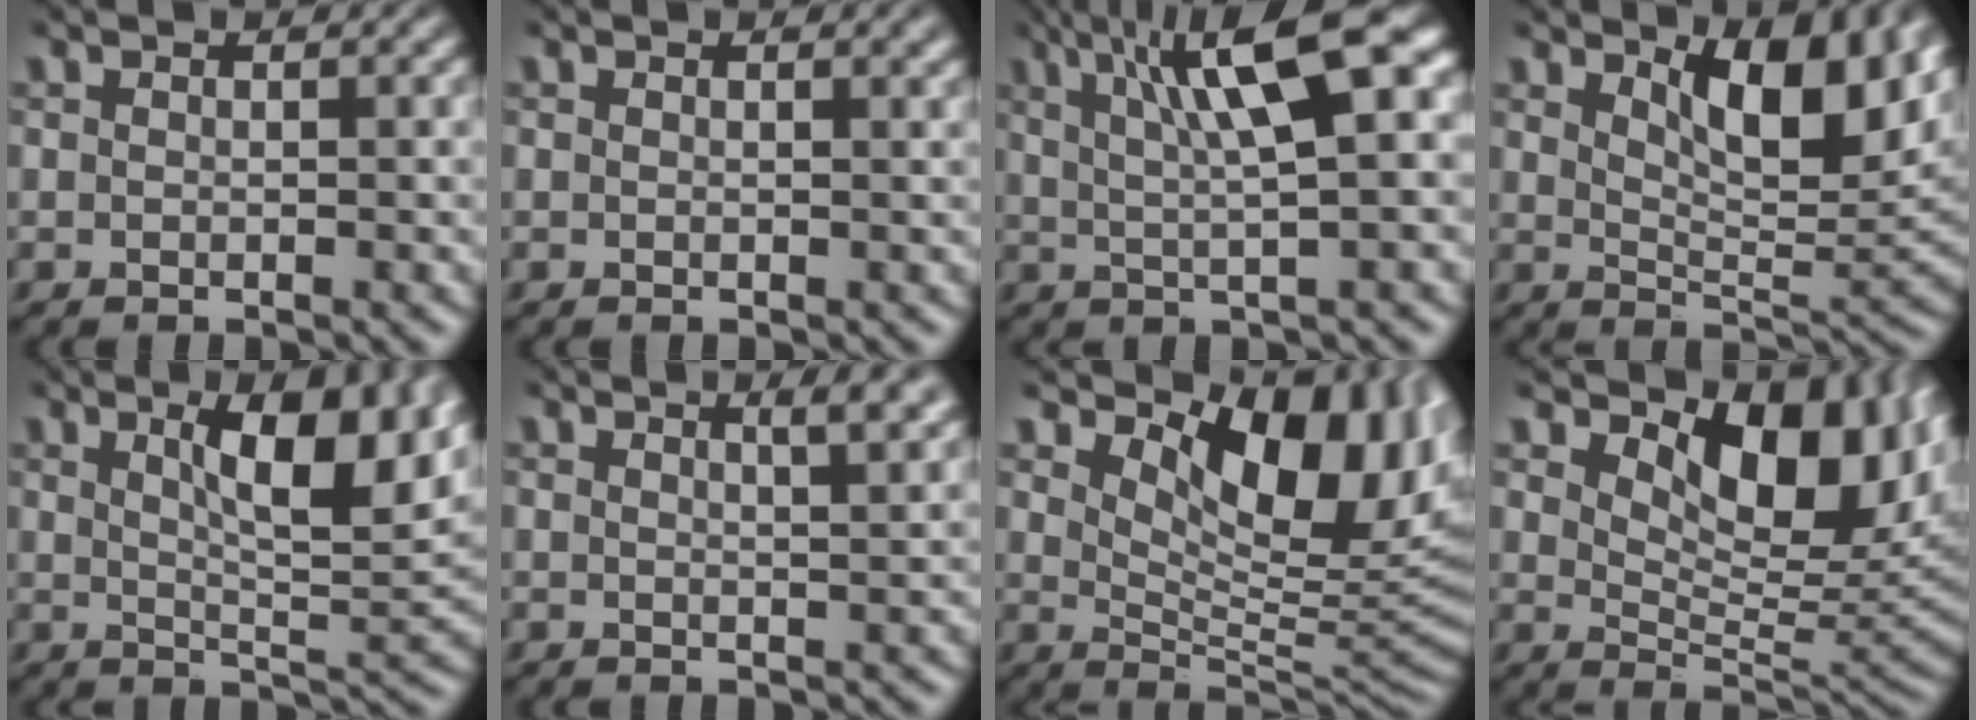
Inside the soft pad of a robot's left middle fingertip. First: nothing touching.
{"total": 1.0, "force": [0.7, 0.3, 0.7], "torque": [-0.005, 0.005, 0.010]}
{"total": 9.9, "force": [3.7, 2.2, 8.9], "torque": [-0.131, 0.018, 0.061]}
{"total": 8.8, "force": [4.1, 3.5, 7.0], "torque": [-0.110, -0.002, 0.066]}
{"total": 8.0, "force": [3.0, 2.2, 7.1], "torque": [-0.102, -0.002, 0.051]}
{"total": 3.2, "force": [1.8, 1.1, 2.4], "torque": [-0.010, 0.016, 0.006]}
{"total": 11.3, "force": [4.8, 5.4, 8.7], "torque": [-0.119, -0.004, 0.084]}
{"total": 11.2, "force": [4.9, 5.6, 8.4], "torque": [-0.120, -0.002, 0.084]}